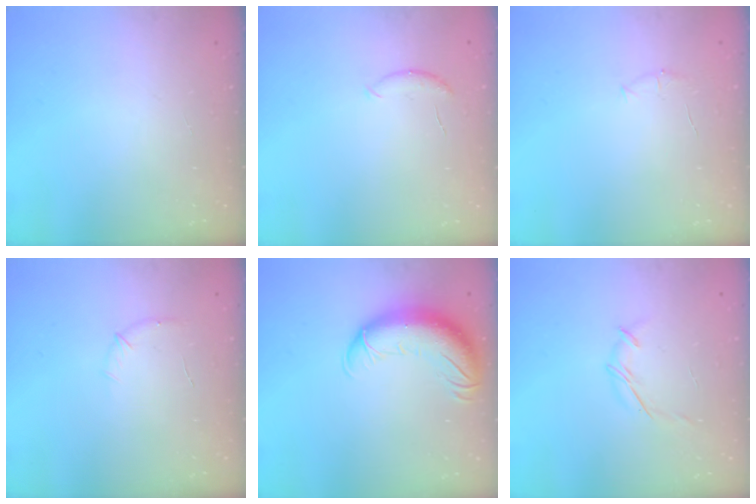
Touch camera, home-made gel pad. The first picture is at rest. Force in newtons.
{"total": 6.2, "press": 6.1, "slide": 0.9}
{"total": 4.0, "press": 3.8, "slide": 1.2}
{"total": 5.5, "press": 5.3, "slide": 1.5}
{"total": 13.4, "press": 13.0, "slide": 3.1}
{"total": 4.7, "press": 4.5, "slide": 1.1}